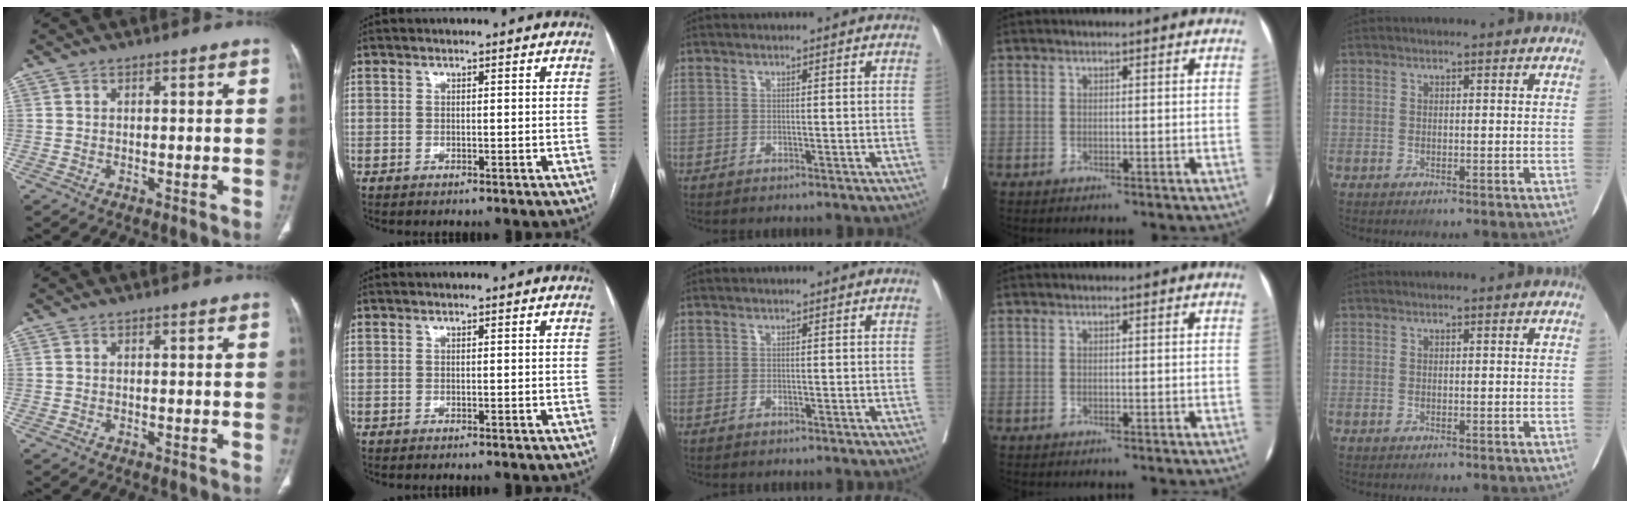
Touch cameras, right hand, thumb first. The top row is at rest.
{}